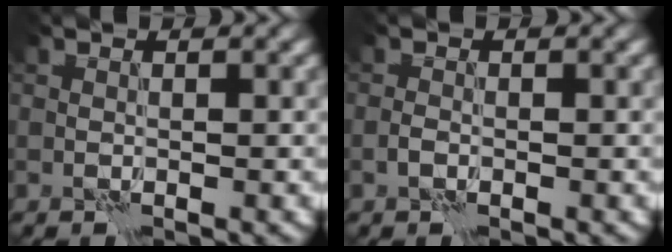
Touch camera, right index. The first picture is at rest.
{"total": 0.8, "force": [-0.4, 0.5, 0.5], "torque": [-0.011, 0.002, -0.010]}